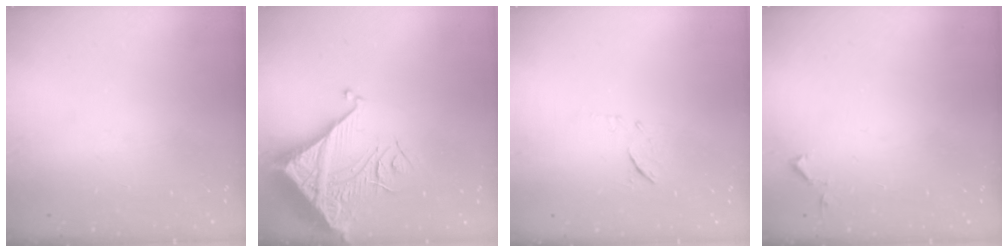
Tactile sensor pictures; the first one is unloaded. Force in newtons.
{"total": 9.4, "press": 9.3, "slide": 1.0}
{"total": 6.0, "press": 6.0, "slide": 0.6}
{"total": 3.1, "press": 3.1, "slide": 0.6}